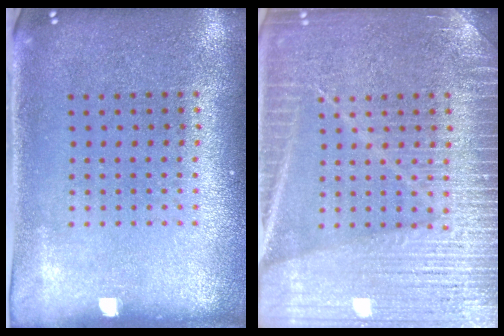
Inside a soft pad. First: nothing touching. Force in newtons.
{"total": 6.5, "press": 6.4, "slide": 0.8}